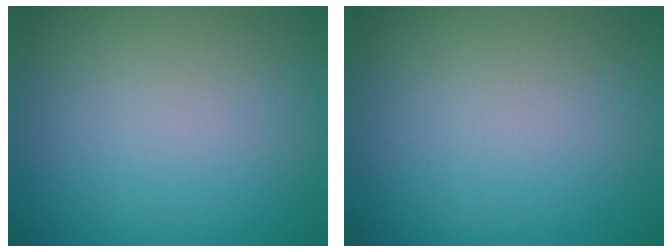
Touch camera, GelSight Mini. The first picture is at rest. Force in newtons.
{"total": 0.0}